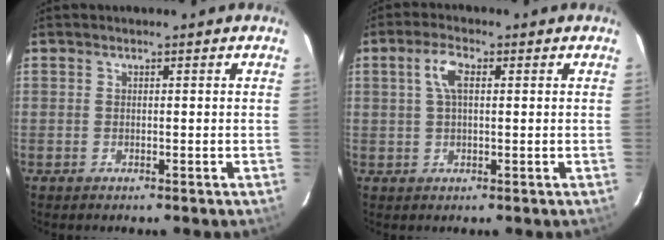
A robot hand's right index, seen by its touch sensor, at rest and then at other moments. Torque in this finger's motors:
{"motor_torque": [0.29, -0.17, 0.40, 0.09]}